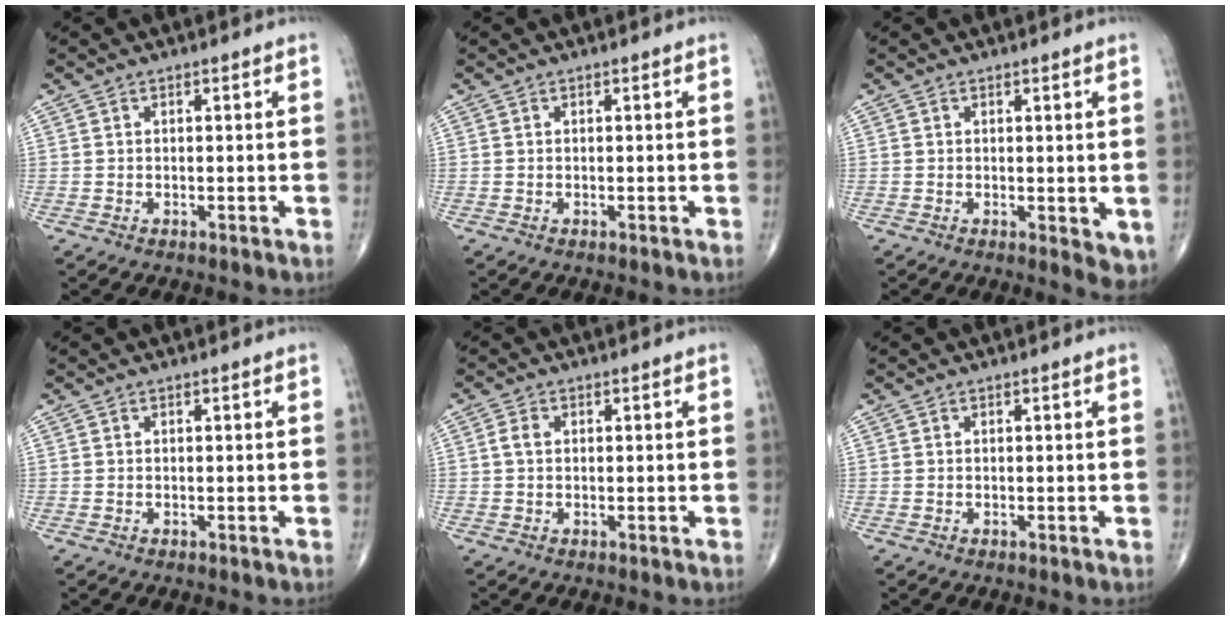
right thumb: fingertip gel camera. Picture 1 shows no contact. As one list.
[{"total": 0.0}, {"total": 4.1, "force": [-0.3, 1.8, 3.6], "torque": [-0.037, -0.011, -0.003]}, {"total": 0.0}, {"total": 2.0, "force": [0.3, 1.4, 1.5], "torque": [-0.031, 0.006, 0.005]}, {"total": 0.0}]